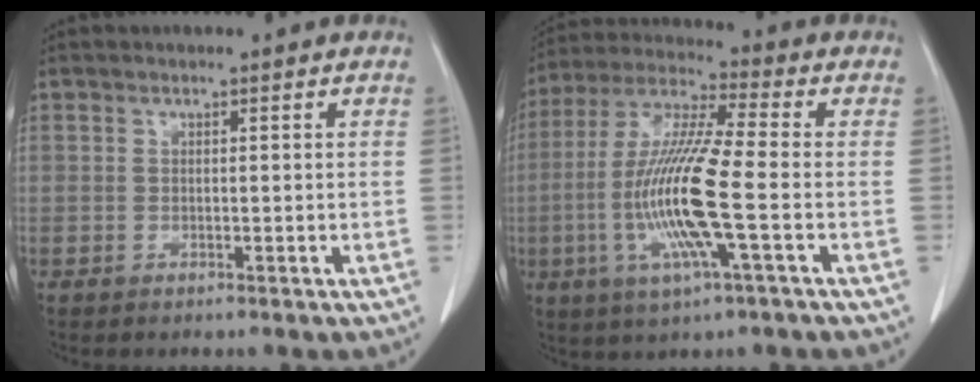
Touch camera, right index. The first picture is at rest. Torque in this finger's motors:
{"motor_torque": [1.87, -0.27, 0.57, 0.15]}